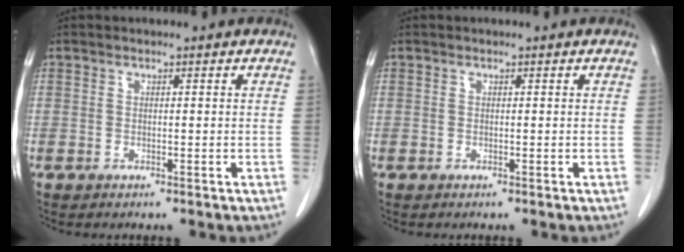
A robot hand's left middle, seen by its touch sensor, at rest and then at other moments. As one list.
[{"total": 0.0}]